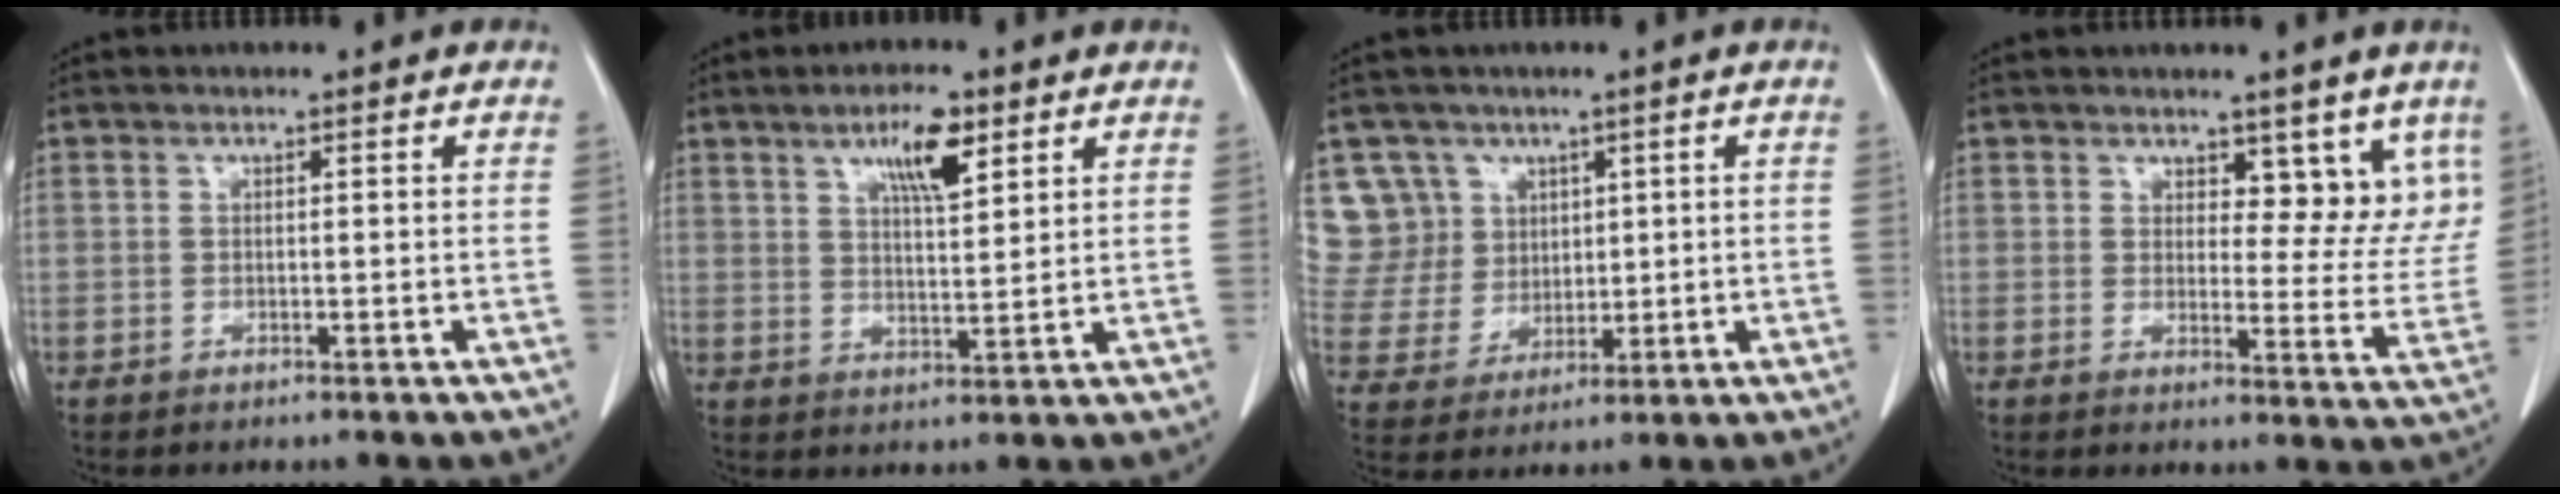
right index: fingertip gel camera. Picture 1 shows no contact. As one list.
[{"total": 7.0, "force": [3.9, 1.7, 5.5], "torque": [-0.096, 0.001, 0.066]}, {"total": 9.4, "force": [4.6, 8.2, 0.2], "torque": [-0.013, 0.031, 0.105]}, {"total": 8.4, "force": [6.1, 4.1, 4.0], "torque": [-0.022, -0.020, 0.074]}]